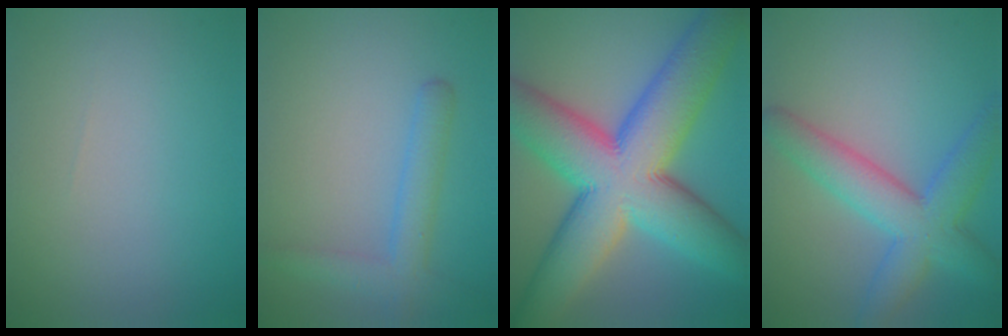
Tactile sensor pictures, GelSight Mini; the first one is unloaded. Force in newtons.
{"total": 3.0, "press": 3.0, "slide": 0.2}
{"total": 15.4, "press": 15.4, "slide": 0.6}
{"total": 5.9, "press": 5.9, "slide": 0.2}